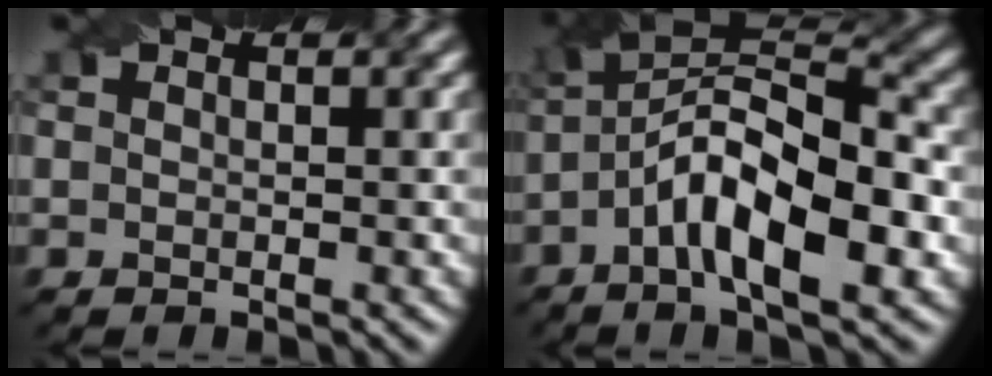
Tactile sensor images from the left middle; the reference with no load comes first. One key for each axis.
{"total": 9.9, "fx": -2.6, "fy": 3.4, "fz": 8.9, "tx": -0.152, "ty": 0.025, "tz": -0.055}